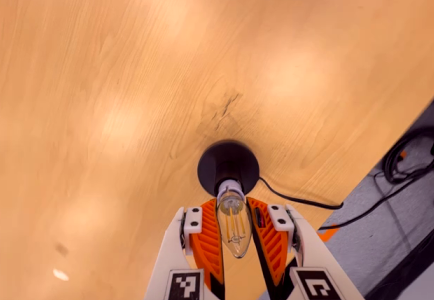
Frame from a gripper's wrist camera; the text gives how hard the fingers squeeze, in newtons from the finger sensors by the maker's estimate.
{"total": 11.9, "left": 10.7, "right": 13.1}